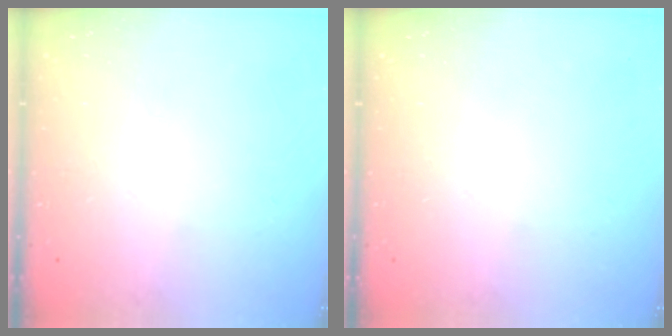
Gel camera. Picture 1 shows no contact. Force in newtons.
{"total": 0.0}